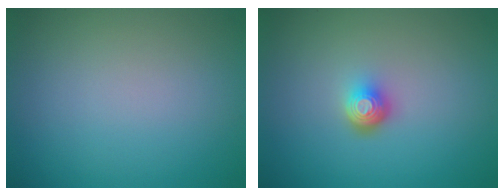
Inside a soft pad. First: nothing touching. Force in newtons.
{"total": 2.2, "press": 1.4, "slide": 1.7}